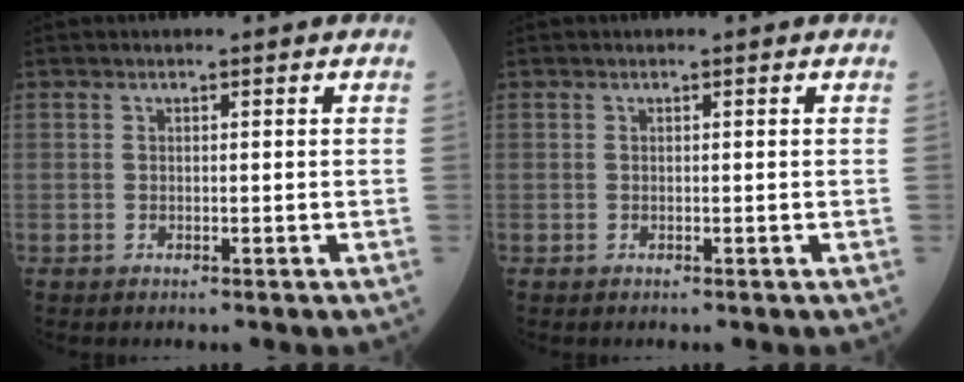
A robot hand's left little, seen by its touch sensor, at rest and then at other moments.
{"total": 0.0}